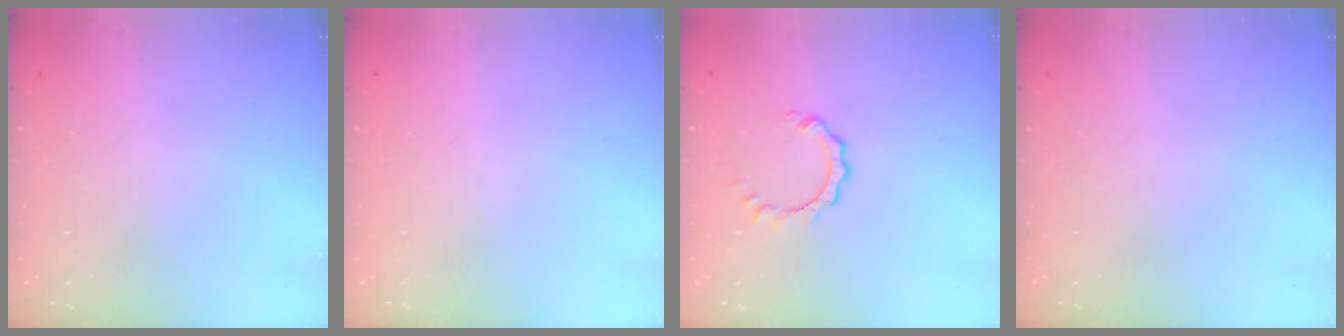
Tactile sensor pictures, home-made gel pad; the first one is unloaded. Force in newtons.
{"total": 0.0}
{"total": 2.9, "press": 2.8, "slide": 0.3}
{"total": 0.0}